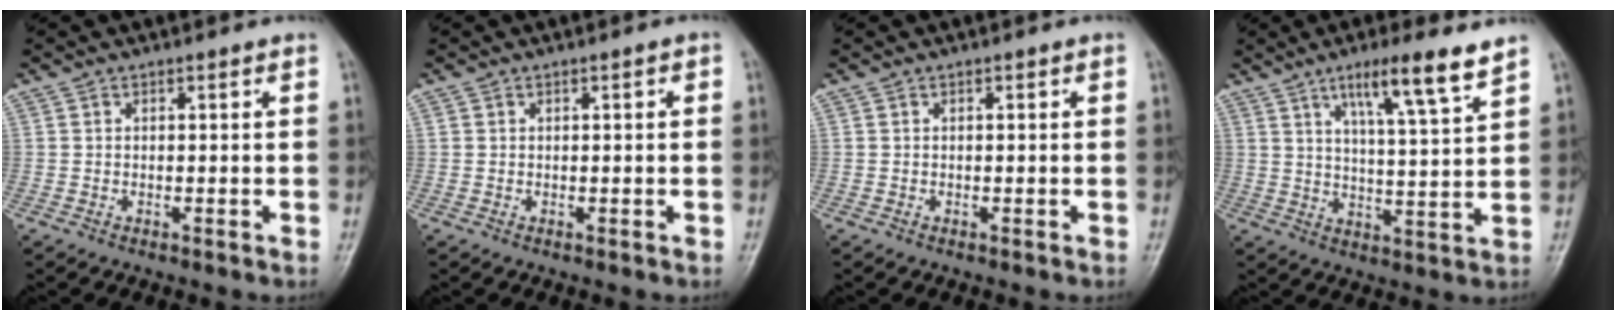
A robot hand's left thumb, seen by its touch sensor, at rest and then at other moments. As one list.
[{"total": 1.0, "force": [0.2, 0.7, 0.8], "torque": [-0.006, 0.006, 0.005]}, {"total": 0.0}, {"total": 10.7, "force": [6.8, 1.0, 8.2], "torque": [-0.128, -0.035, 0.112]}]